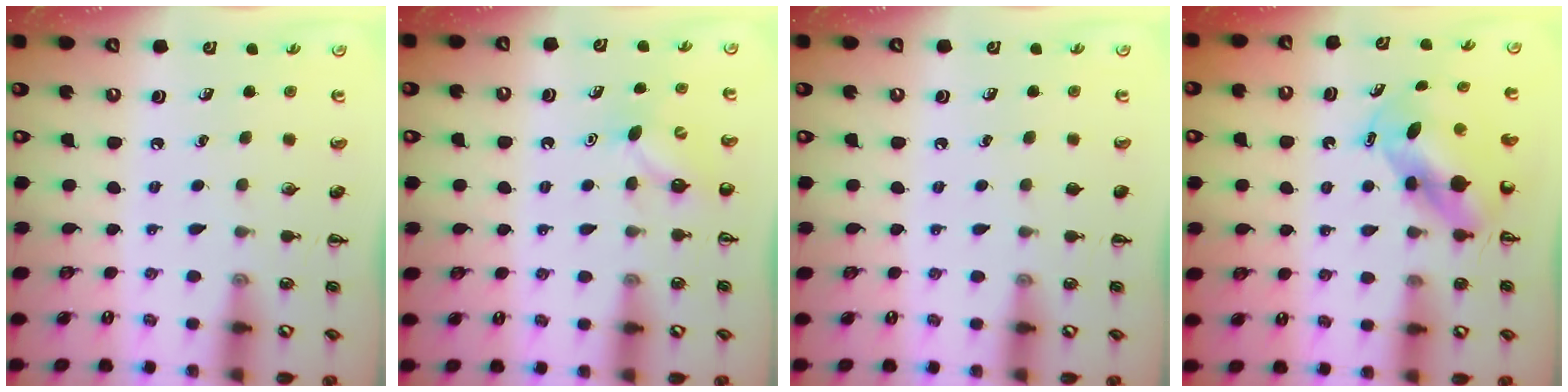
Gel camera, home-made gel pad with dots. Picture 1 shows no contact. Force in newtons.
{"total": 4.1, "press": 3.9, "slide": 1.2}
{"total": 0.0}
{"total": 5.3, "press": 5.1, "slide": 1.4}